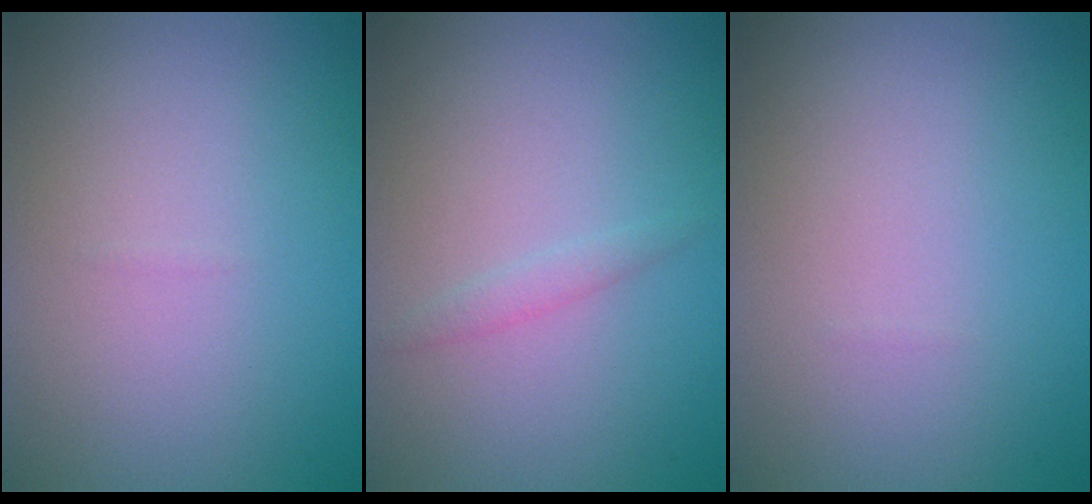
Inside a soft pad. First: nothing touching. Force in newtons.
{"total": 0.9, "press": 0.9, "slide": 0.1}
{"total": 0.0}